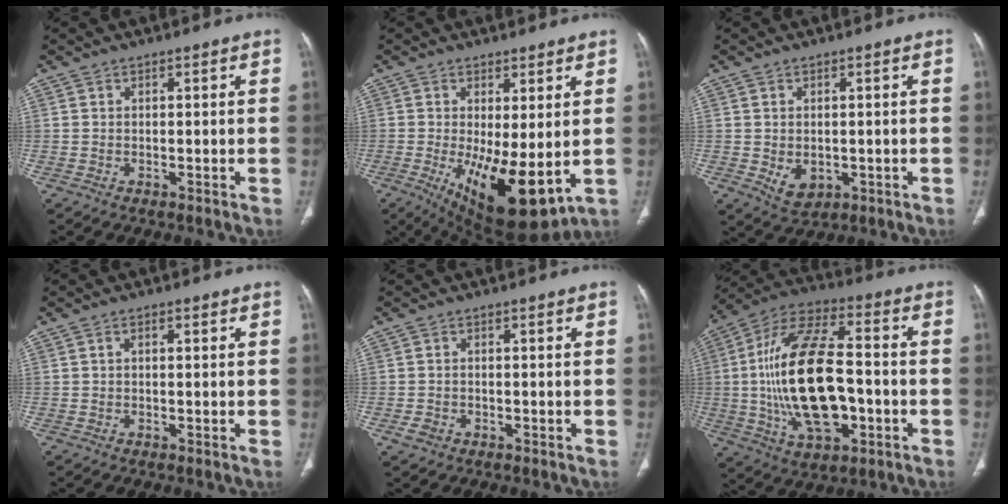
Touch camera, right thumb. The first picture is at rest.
{"total": 14.5, "force": [-2.2, 5.3, 13.3], "torque": [-0.214, -0.031, -0.013]}
{"total": 4.7, "force": [-0.7, 3.4, 3.2], "torque": [-0.045, -0.006, 0.005]}
{"total": 0.8, "force": [0.2, 0.4, 0.7], "torque": [-0.015, 0.005, 0.002]}
{"total": 1.9, "force": [-0.9, 1.5, 0.8], "torque": [-0.013, 0.006, -0.012]}
{"total": 23.3, "force": [-2.5, 11.3, 20.2], "torque": [-0.385, 0.024, -0.037]}